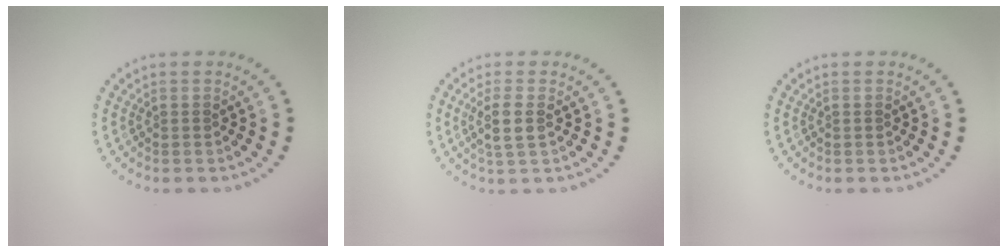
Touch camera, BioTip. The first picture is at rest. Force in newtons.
{"total": 2.4, "press": 2.1, "slide": 1.1}
{"total": 0.0}